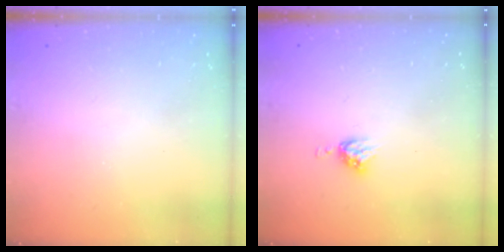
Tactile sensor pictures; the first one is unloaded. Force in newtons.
{"total": 5.1, "press": 5.1, "slide": 0.7}